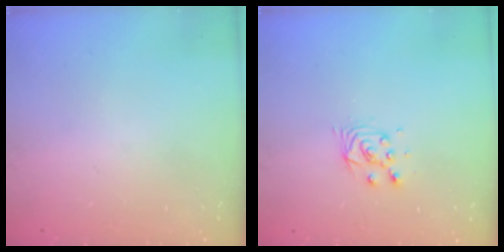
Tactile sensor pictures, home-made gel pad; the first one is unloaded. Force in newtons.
{"total": 5.5, "press": 5.5, "slide": 0.5}